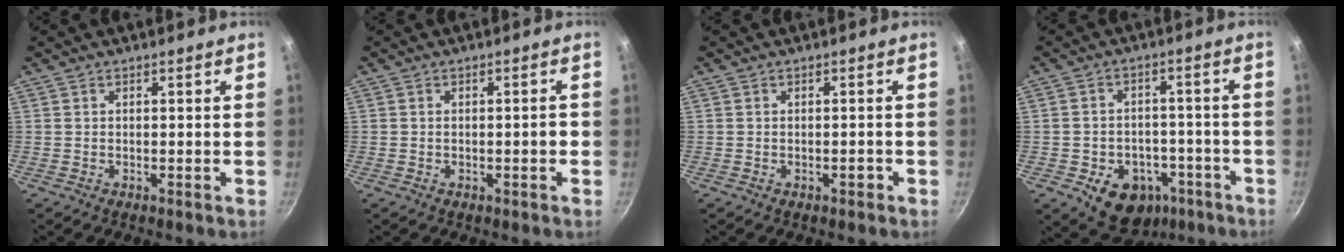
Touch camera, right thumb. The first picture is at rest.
{"total": 1.8, "force": [-0.4, 0.7, 1.6], "torque": [-0.019, 0.006, -0.009]}
{"total": 1.0, "force": [-0.6, 0.5, 0.7], "torque": [-0.003, 0.009, -0.007]}
{"total": 13.0, "force": [-5.8, 9.8, 6.3], "torque": [-0.052, 0.043, -0.066]}